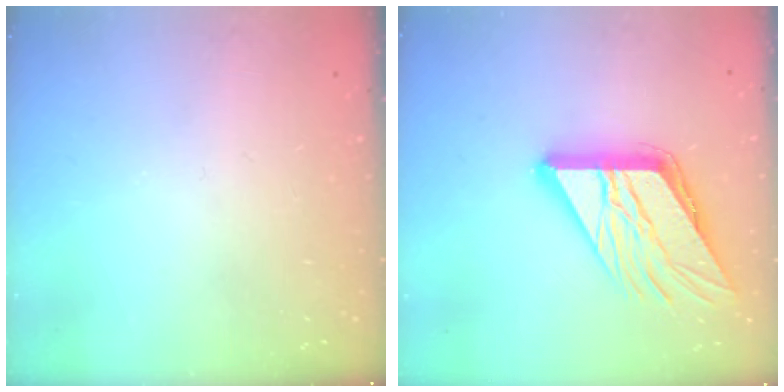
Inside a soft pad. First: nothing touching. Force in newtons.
{"total": 15.8, "press": 15.7, "slide": 1.5}